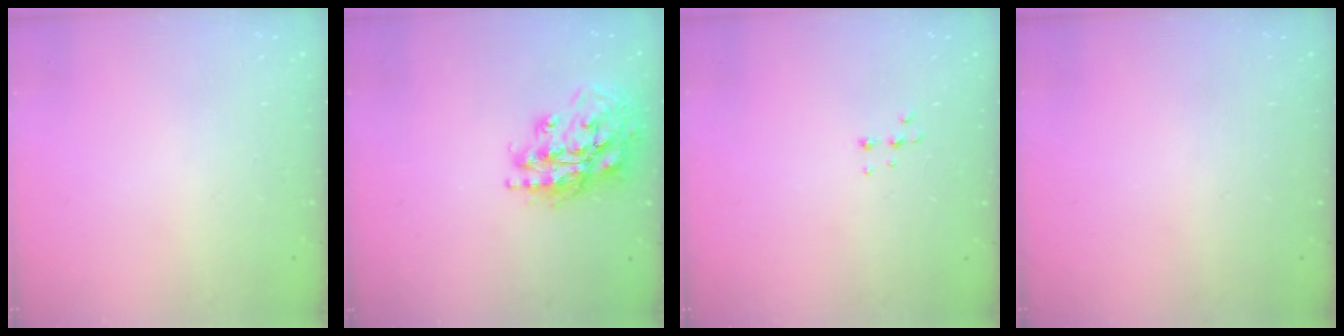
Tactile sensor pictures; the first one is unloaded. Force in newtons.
{"total": 17.4, "press": 17.3, "slide": 2.4}
{"total": 4.0, "press": 4.0, "slide": 0.8}
{"total": 0.0}